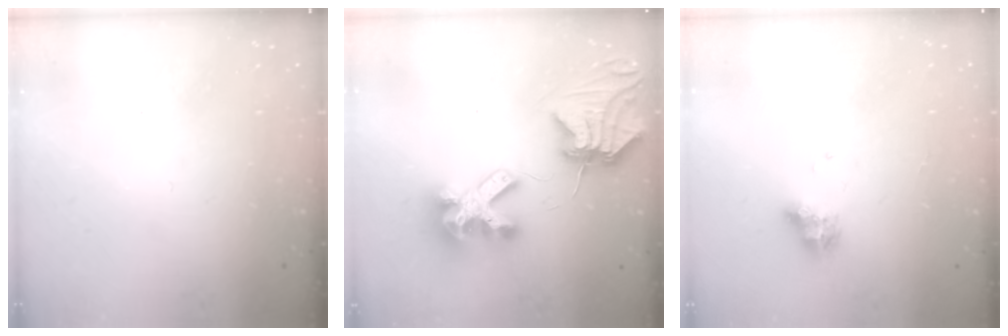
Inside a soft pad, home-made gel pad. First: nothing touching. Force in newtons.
{"total": 14.5, "press": 14.4, "slide": 1.7}
{"total": 8.8, "press": 8.7, "slide": 0.9}